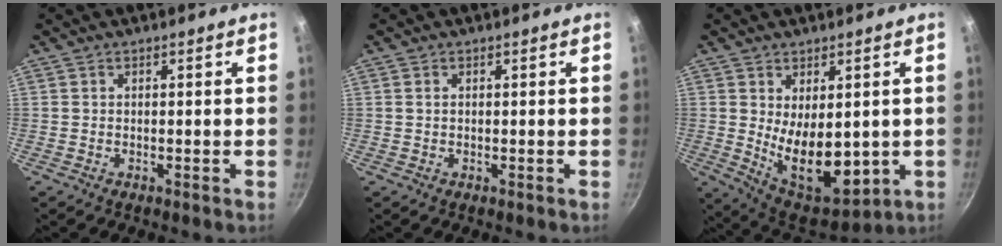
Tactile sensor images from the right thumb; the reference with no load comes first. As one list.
[{"total": 0.8, "force": [0.3, 0.5, 0.6], "torque": [-0.011, 0.002, 0.004]}, {"total": 13.7, "force": [-0.2, 7.7, 11.3], "torque": [-0.140, -0.036, 0.026]}]